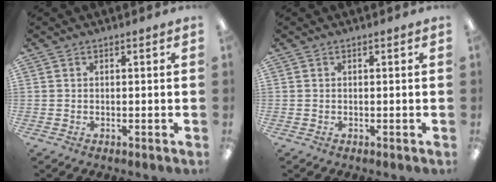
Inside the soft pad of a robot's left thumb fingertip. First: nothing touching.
{"total": 0.0}